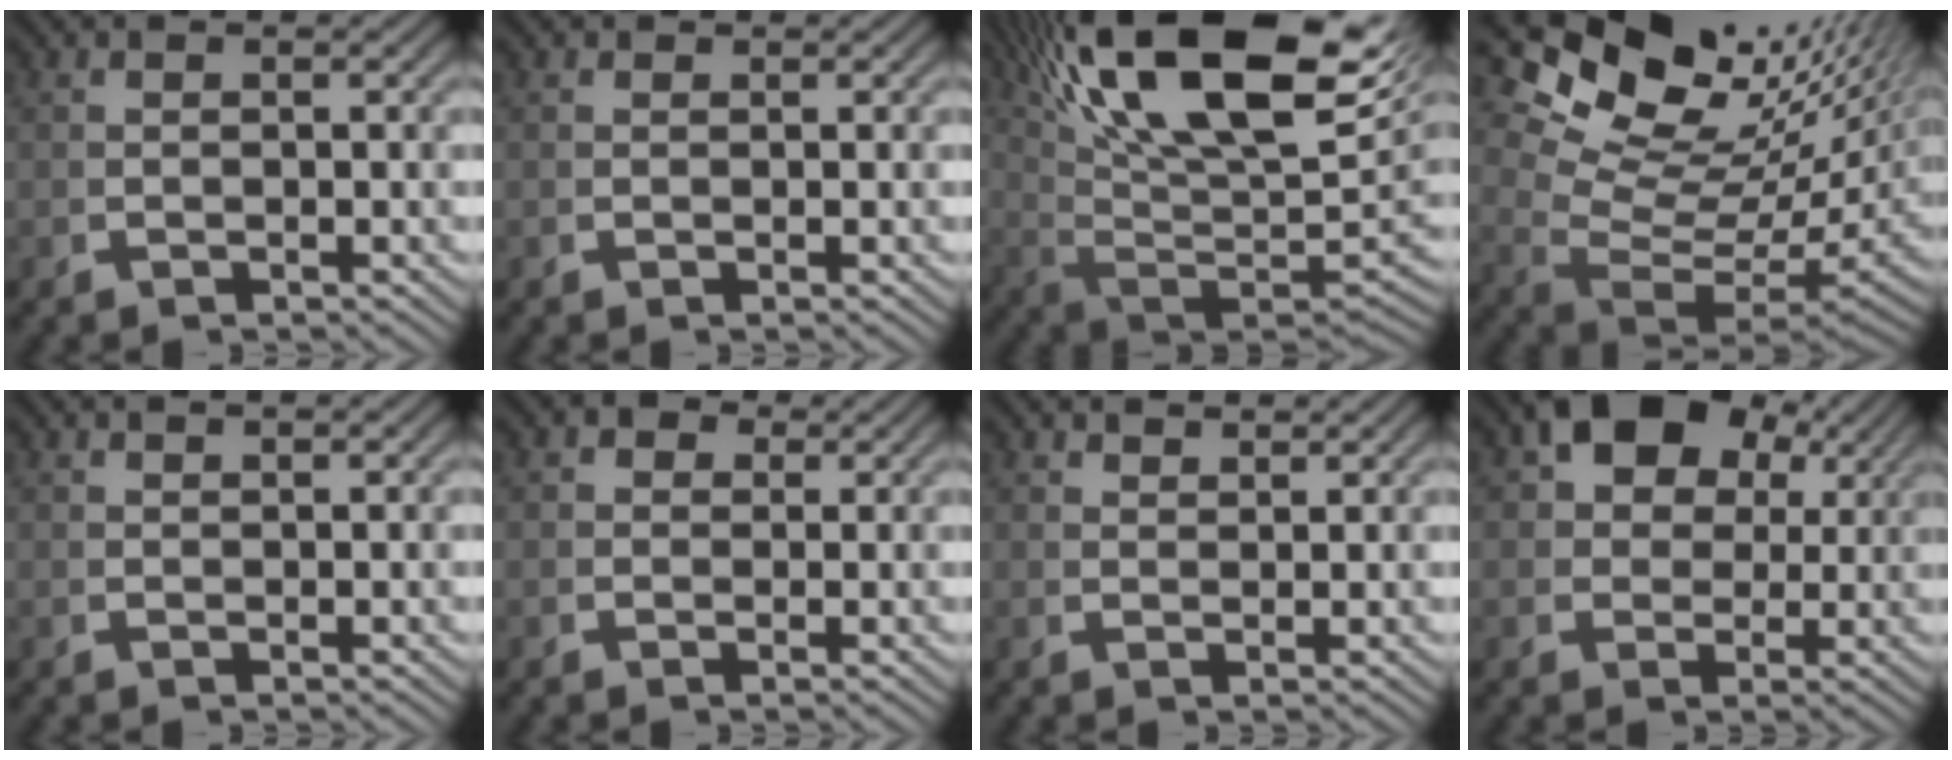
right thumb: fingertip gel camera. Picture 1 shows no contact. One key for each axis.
{"total": 0.6, "fx": 0.5, "fy": 0.3, "fz": 0.0, "tx": 0.005, "ty": 0.000, "tz": 0.008}
{"total": 18.5, "fx": 4.1, "fy": 10.9, "fz": 14.3, "tx": -0.269, "ty": -0.032, "tz": 0.088}
{"total": 14.1, "fx": 2.5, "fy": 9.1, "fz": 10.4, "tx": -0.189, "ty": -0.028, "tz": 0.053}
{"total": 0.8, "fx": 0.8, "fy": -0.2, "fz": 0.0, "tx": 0.007, "ty": 0.003, "tz": 0.016}
{"total": 2.5, "fx": 1.1, "fy": 2.1, "fz": 0.9, "tx": -0.017, "ty": -0.002, "tz": 0.012}
{"total": 2.1, "fx": 2.1, "fy": 0.0, "fz": 0.2, "tx": 0.006, "ty": 0.005, "tz": 0.038}
{"total": 8.5, "fx": 3.8, "fy": 5.6, "fz": 5.1, "tx": -0.099, "ty": -0.002, "tz": 0.066}